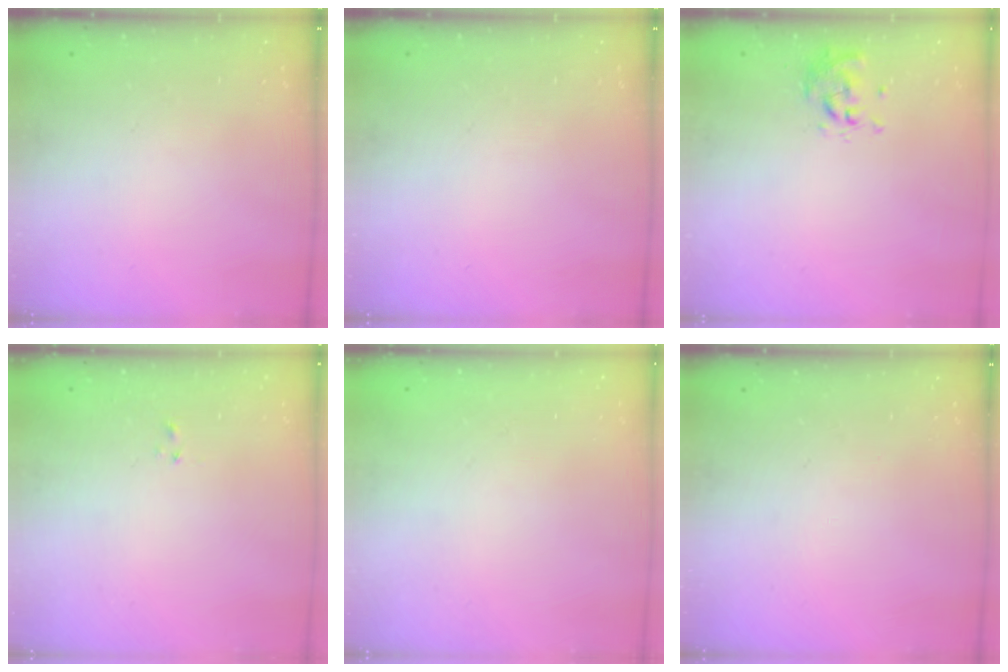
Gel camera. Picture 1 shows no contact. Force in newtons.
{"total": 0.0}
{"total": 0.0}
{"total": 0.7, "press": 0.5, "slide": 0.4}
{"total": 1.6, "press": 1.6, "slide": 0.2}
{"total": 0.0}